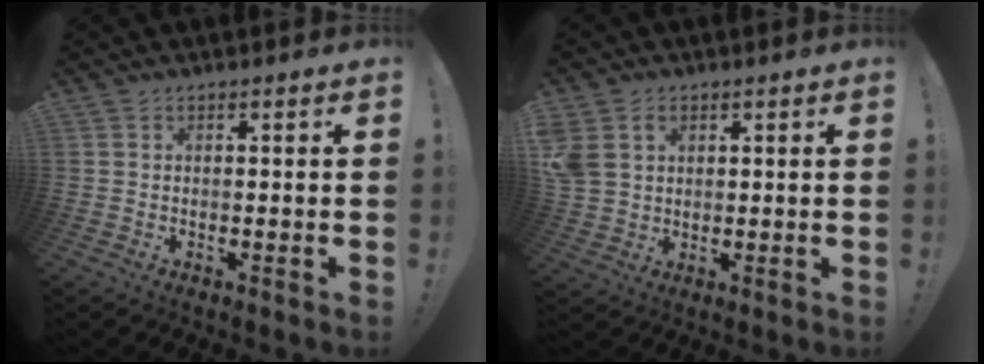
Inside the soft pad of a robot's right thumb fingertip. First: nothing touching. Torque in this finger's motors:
{"motor_torque": [0.83, 1.57, 0.64, 0.01, 0.04]}